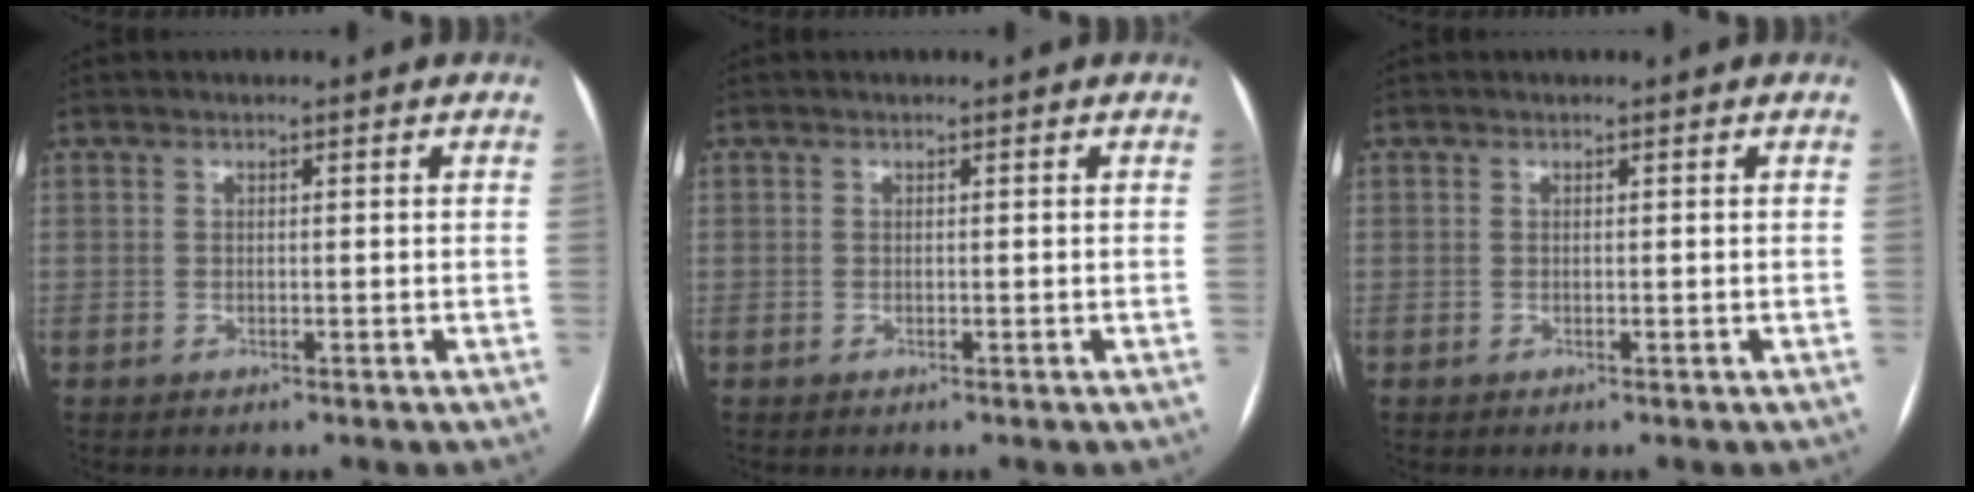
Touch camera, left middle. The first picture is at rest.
{"total": 0.0}
{"total": 0.0}